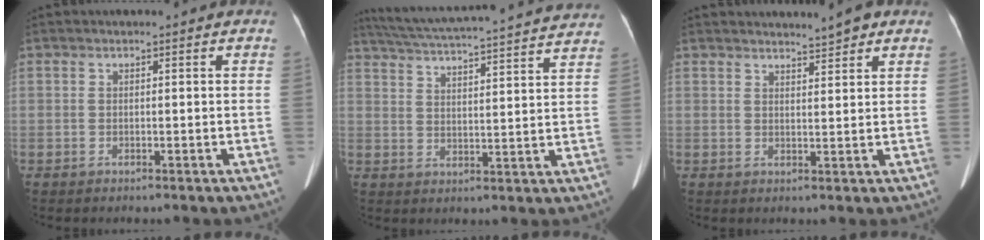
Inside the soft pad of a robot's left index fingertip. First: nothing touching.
{"total": 26.5, "force": [24.5, 1.1, 10.0], "torque": [-0.175, -0.020, 0.319]}
{"total": 2.5, "force": [2.3, 0.1, 1.0], "torque": [-0.023, -0.005, 0.035]}